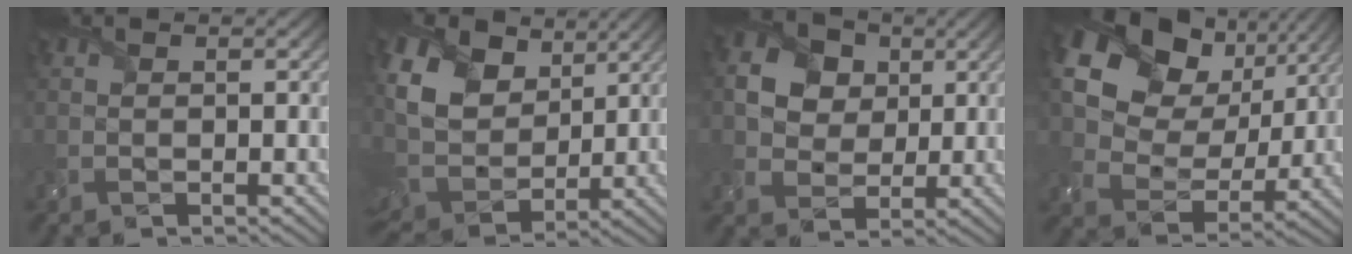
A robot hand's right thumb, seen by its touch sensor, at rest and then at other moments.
{"total": 13.3, "force": [5.5, 9.7, 7.3], "torque": [-0.216, 0.026, 0.104]}
{"total": 7.5, "force": [2.4, 6.2, 3.6], "torque": [-0.103, 0.005, 0.025]}
{"total": 20.3, "force": [9.1, 14.6, 10.7], "torque": [-0.269, 0.057, 0.191]}